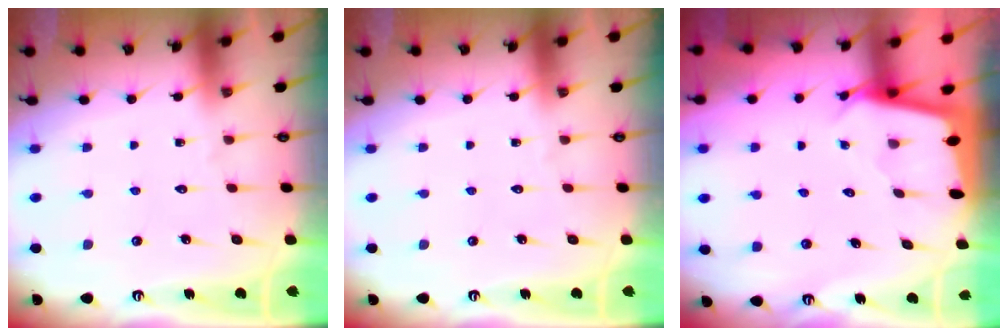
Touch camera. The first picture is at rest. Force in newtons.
{"total": 0.0}
{"total": 2.5, "press": 2.5, "slide": 0.1}